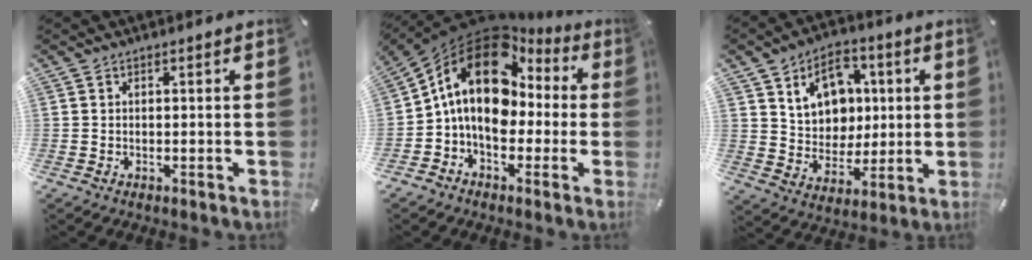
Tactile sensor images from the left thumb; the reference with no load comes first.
{"total": 17.4, "force": [2.9, 12.9, 11.4], "torque": [-0.216, -0.008, 0.049]}
{"total": 11.8, "force": [4.6, 9.9, 4.3], "torque": [-0.074, -0.015, 0.092]}